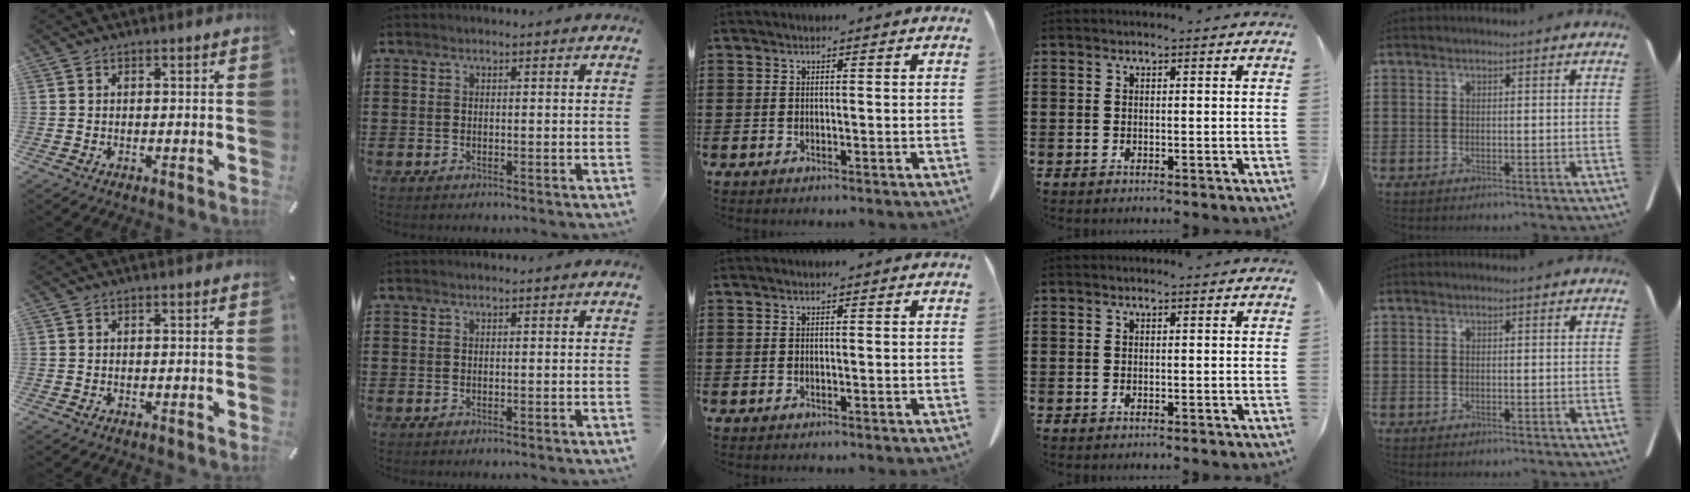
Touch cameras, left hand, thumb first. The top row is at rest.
{}